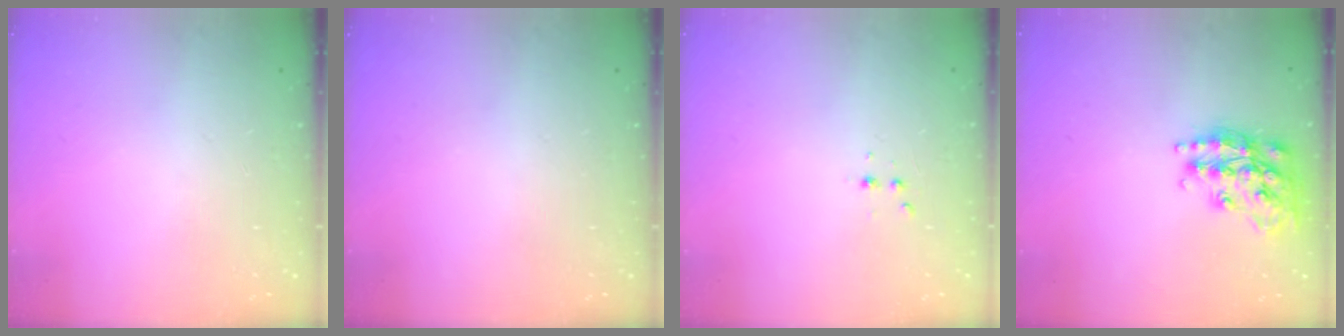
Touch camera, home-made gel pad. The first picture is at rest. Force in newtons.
{"total": 0.0}
{"total": 2.9, "press": 2.7, "slide": 1.0}
{"total": 18.2, "press": 18.1, "slide": 1.1}